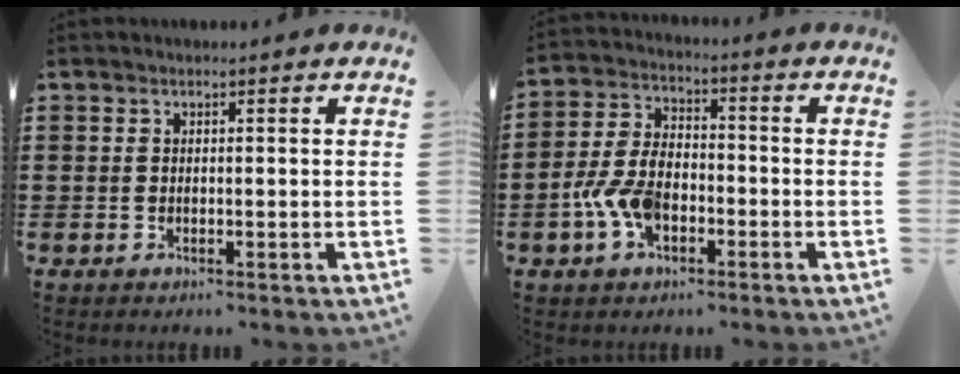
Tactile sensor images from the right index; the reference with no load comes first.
{"total": 7.5, "force": [-2.8, 4.4, 5.3], "torque": [-0.138, 0.000, -0.061]}